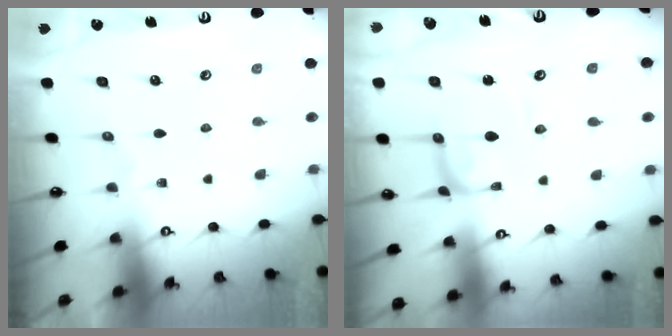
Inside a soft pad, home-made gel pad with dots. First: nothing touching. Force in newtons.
{"total": 0.0}